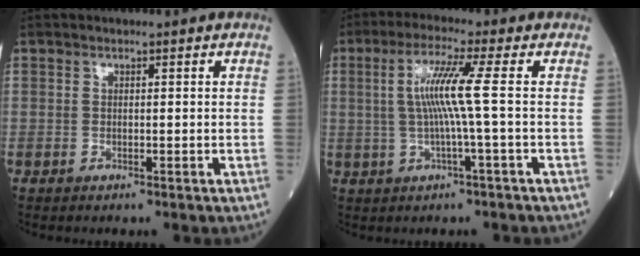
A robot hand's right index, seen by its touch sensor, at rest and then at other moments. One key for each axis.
{"total": 6.8, "fx": 0.3, "fy": -1.3, "fz": 6.6, "tx": -0.134, "ty": 0.009, "tz": 0.009}